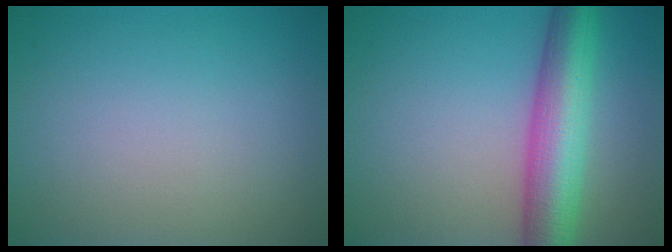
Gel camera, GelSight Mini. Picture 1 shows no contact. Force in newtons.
{"total": 8.0, "press": 8.0, "slide": 0.3}